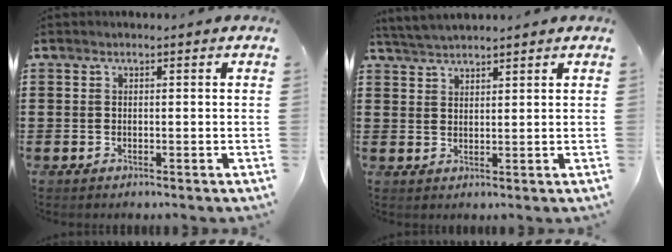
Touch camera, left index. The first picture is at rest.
{"total": 3.1, "force": [3.1, 0.1, 0.5], "torque": [-0.019, -0.004, 0.060]}